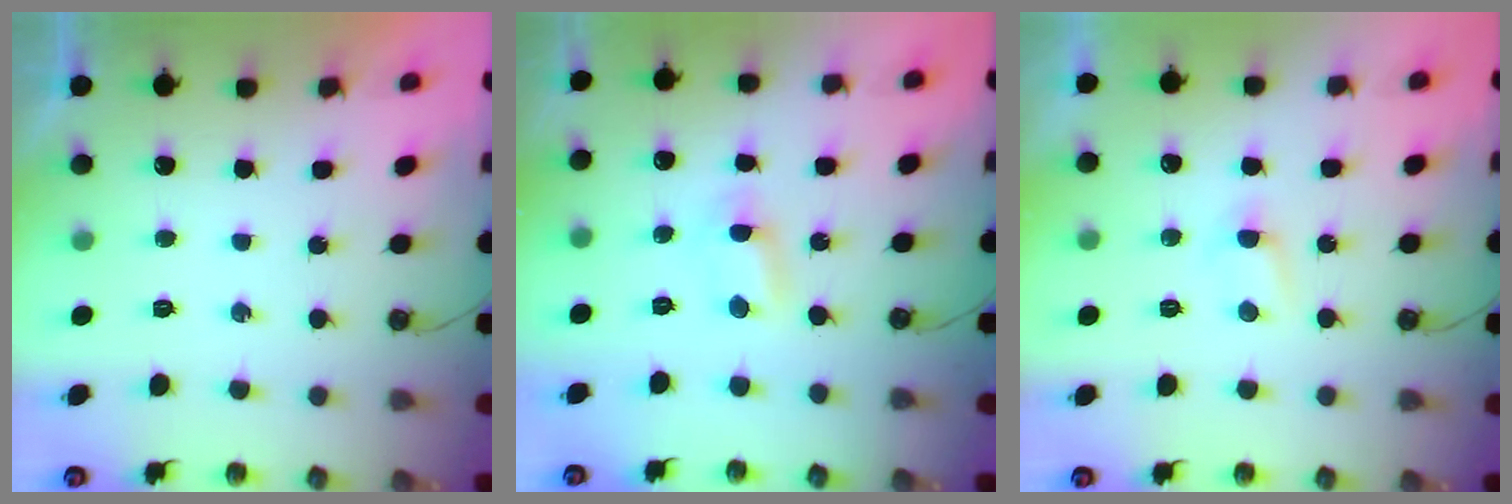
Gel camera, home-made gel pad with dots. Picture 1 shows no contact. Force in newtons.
{"total": 1.2, "press": 1.0, "slide": 0.8}
{"total": 2.6, "press": 2.5, "slide": 0.3}